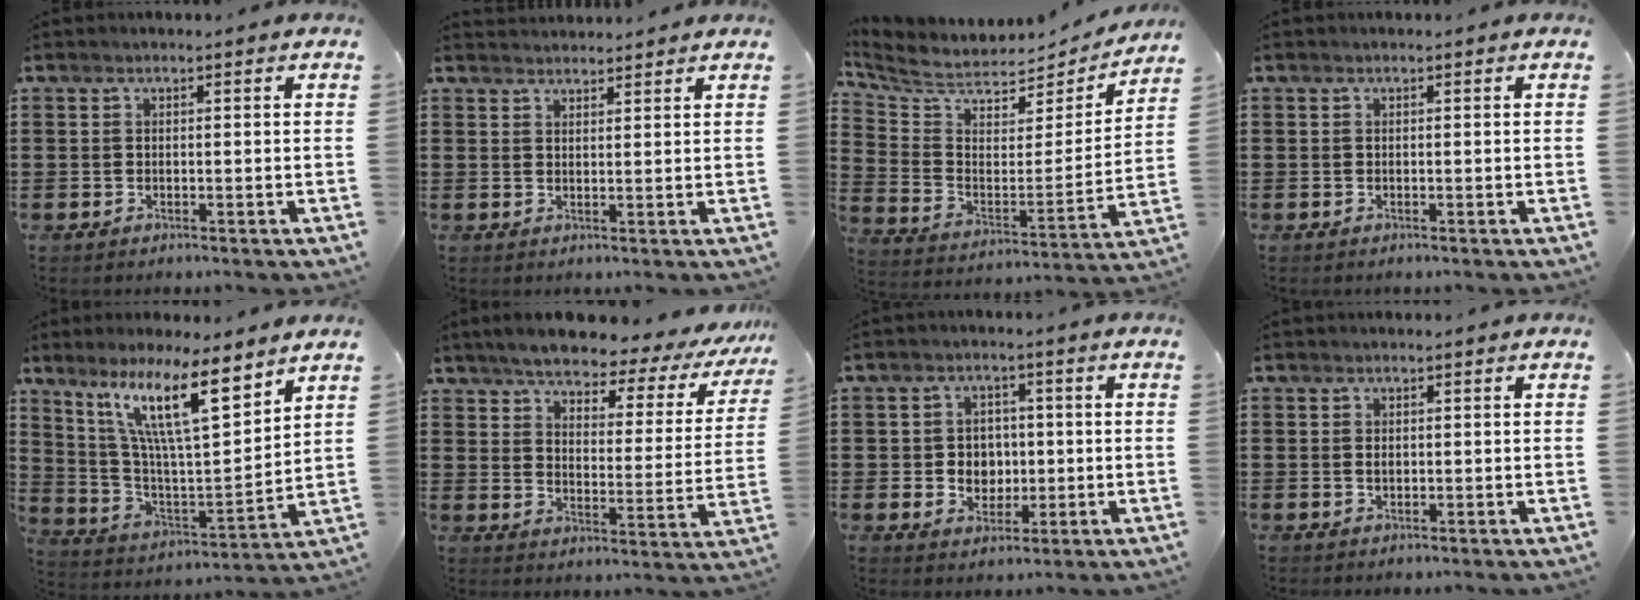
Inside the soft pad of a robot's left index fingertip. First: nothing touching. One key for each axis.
{"total": 1.9, "fx": 1.9, "fy": 0.1, "fz": -0.2, "tx": -0.001, "ty": -0.002, "tz": 0.038}
{"total": 5.7, "fx": 5.0, "fy": 2.2, "fz": 1.6, "tx": -0.065, "ty": -0.044, "tz": 0.084}
{"total": 0.0}
{"total": 14.3, "fx": 9.1, "fy": 2.5, "fz": 10.7, "tx": -0.229, "ty": -0.036, "tz": 0.153}
{"total": 5.2, "fx": 4.7, "fy": 1.0, "fz": 2.1, "tx": -0.068, "ty": -0.031, "tz": 0.074}
{"total": 4.5, "fx": -0.1, "fy": 4.2, "fz": 1.7, "tx": -0.034, "ty": 0.004, "tz": -0.008}
{"total": 0.9, "fx": 0.1, "fy": 0.5, "fz": 0.7, "tx": -0.016, "ty": 0.002, "tz": 0.002}